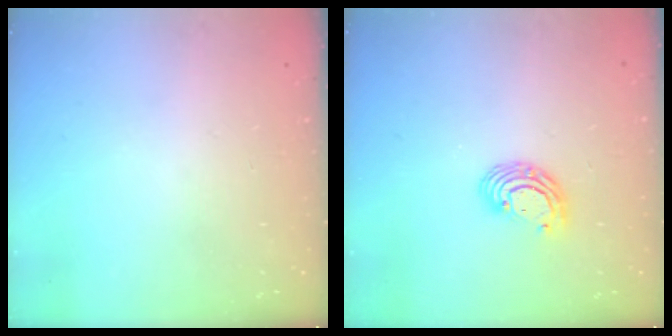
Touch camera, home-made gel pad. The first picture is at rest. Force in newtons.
{"total": 7.2, "press": 7.2, "slide": 1.0}